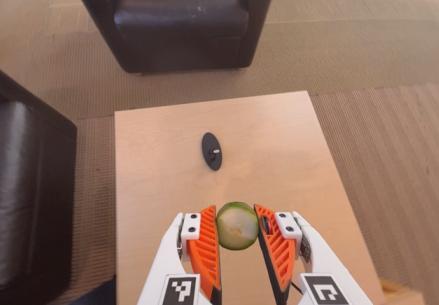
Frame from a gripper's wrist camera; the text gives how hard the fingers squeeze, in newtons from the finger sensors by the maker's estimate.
{"total": 9.4, "left": 9.2, "right": 9.7}